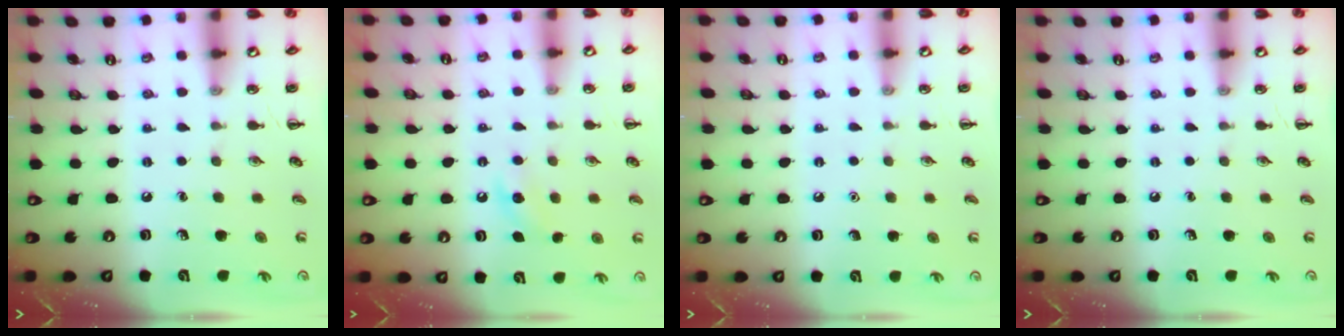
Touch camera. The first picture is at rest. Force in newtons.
{"total": 6.4, "press": 6.2, "slide": 1.6}
{"total": 1.6, "press": 1.5, "slide": 0.1}
{"total": 0.0}